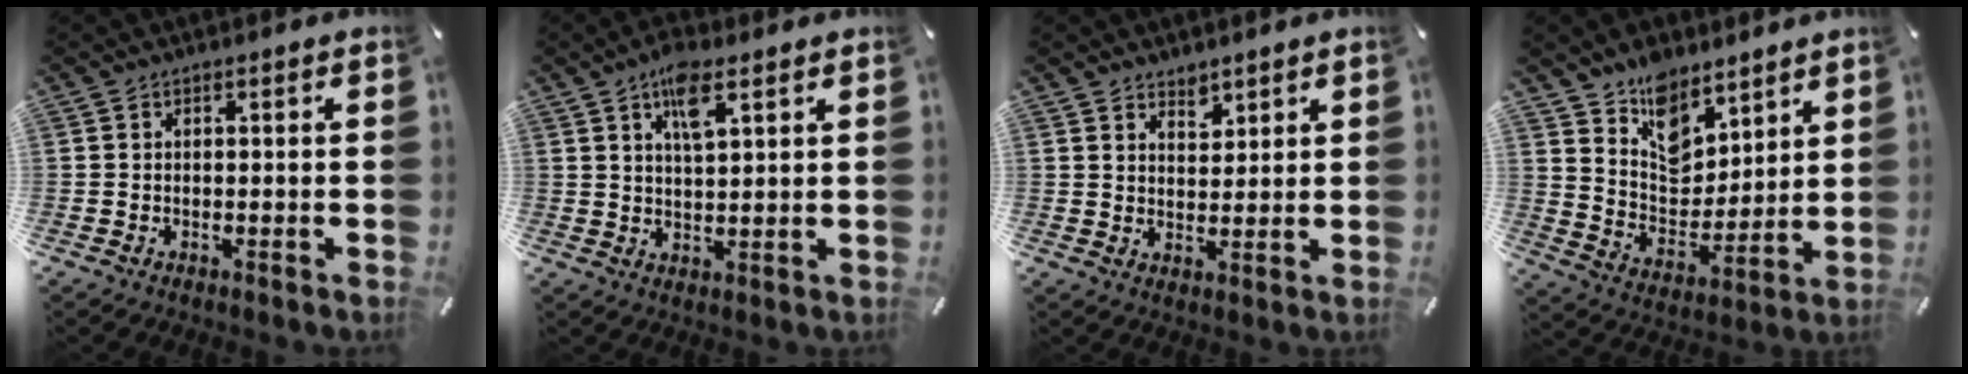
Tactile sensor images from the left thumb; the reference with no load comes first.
{"total": 7.8, "force": [4.3, 2.9, 5.8], "torque": [-0.099, -0.009, 0.073]}
{"total": 3.4, "force": [2.7, 2.1, 0.1], "torque": [0.005, -0.016, 0.048]}
{"total": 10.7, "force": [8.1, 6.6, 2.3], "torque": [-0.049, -0.073, 0.154]}